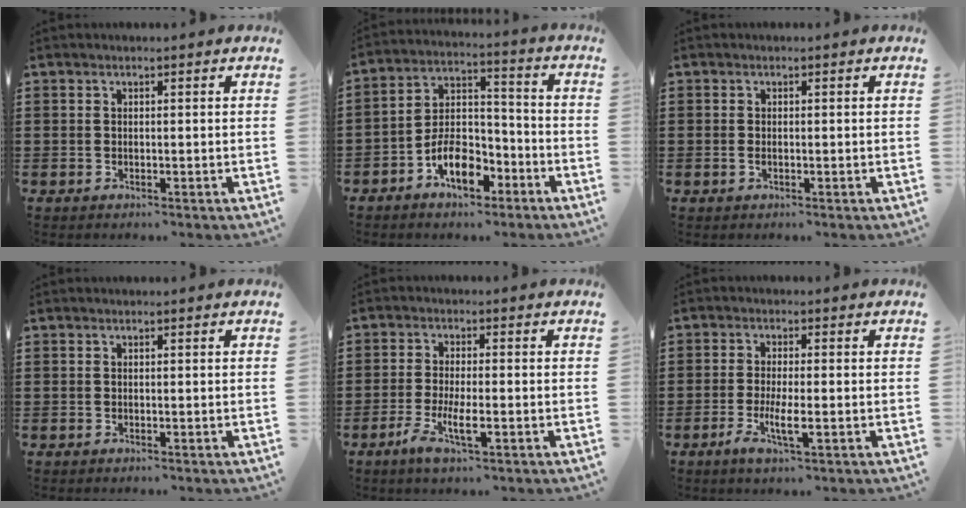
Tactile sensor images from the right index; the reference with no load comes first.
{"total": 8.7, "force": [-4.9, 4.6, 5.5], "torque": [-0.109, 0.015, -0.090]}
{"total": 0.8, "force": [-0.2, 0.4, 0.7], "torque": [-0.014, -0.001, -0.004]}
{"total": 0.0}
{"total": 5.2, "force": [-2.2, 1.0, 4.6], "torque": [-0.103, -0.012, -0.045]}
{"total": 4.8, "force": [-1.7, 0.8, 4.4], "torque": [-0.094, -0.012, -0.036]}